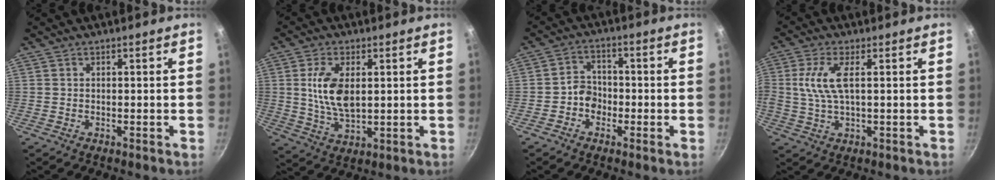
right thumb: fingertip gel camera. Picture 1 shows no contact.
{"total": 9.8, "force": [1.8, 5.2, 8.1], "torque": [-0.152, -0.011, 0.037]}
{"total": 4.2, "force": [-1.6, 3.5, 1.7], "torque": [0.000, 0.021, -0.035]}
{"total": 7.1, "force": [1.1, 2.5, 6.6], "torque": [-0.151, 0.005, 0.021]}